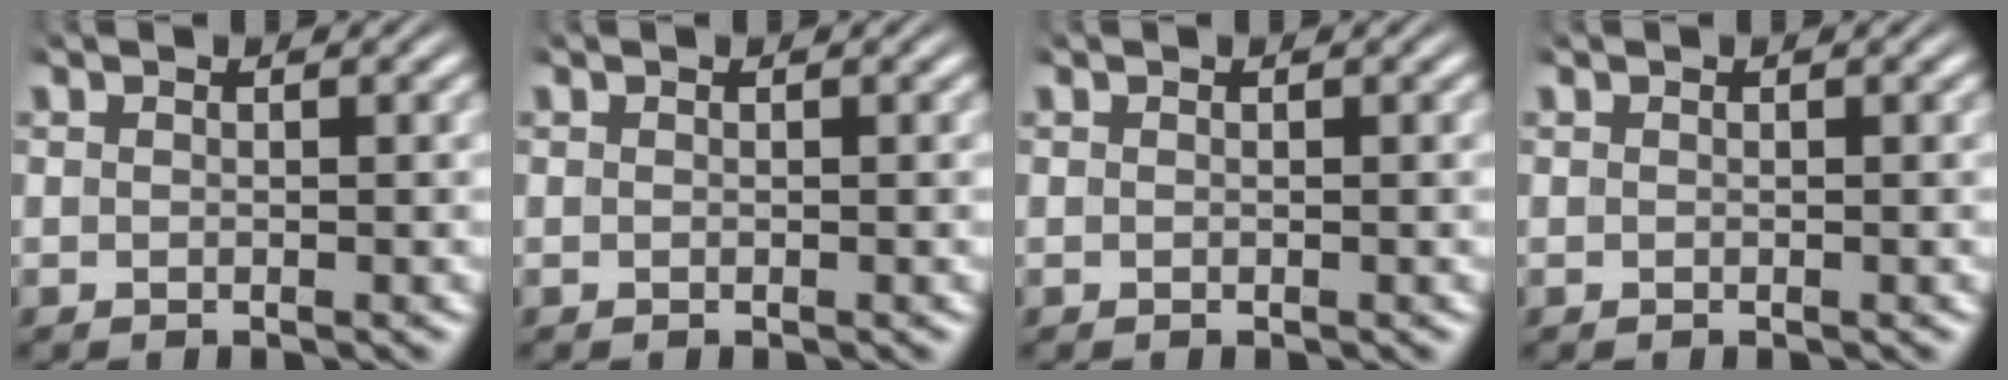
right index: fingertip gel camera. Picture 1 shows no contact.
{"total": 0.0}
{"total": 0.0}
{"total": 0.0}